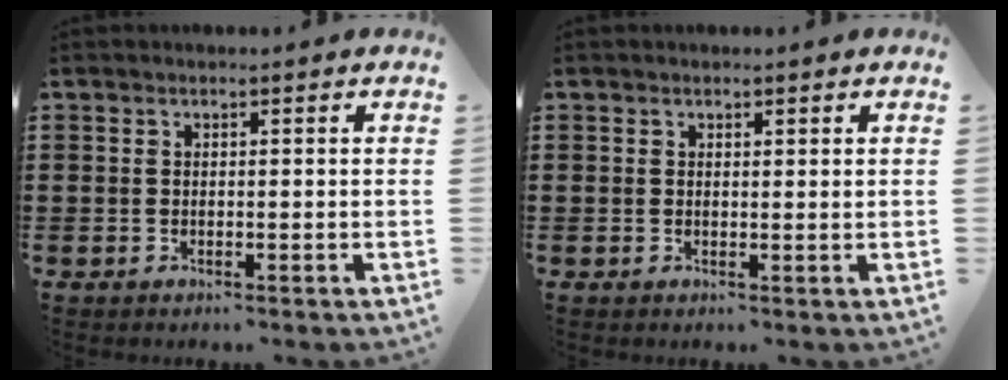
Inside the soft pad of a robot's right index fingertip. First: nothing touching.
{"total": 0.7, "force": [0.4, 0.4, 0.5], "torque": [-0.010, 0.004, 0.007]}